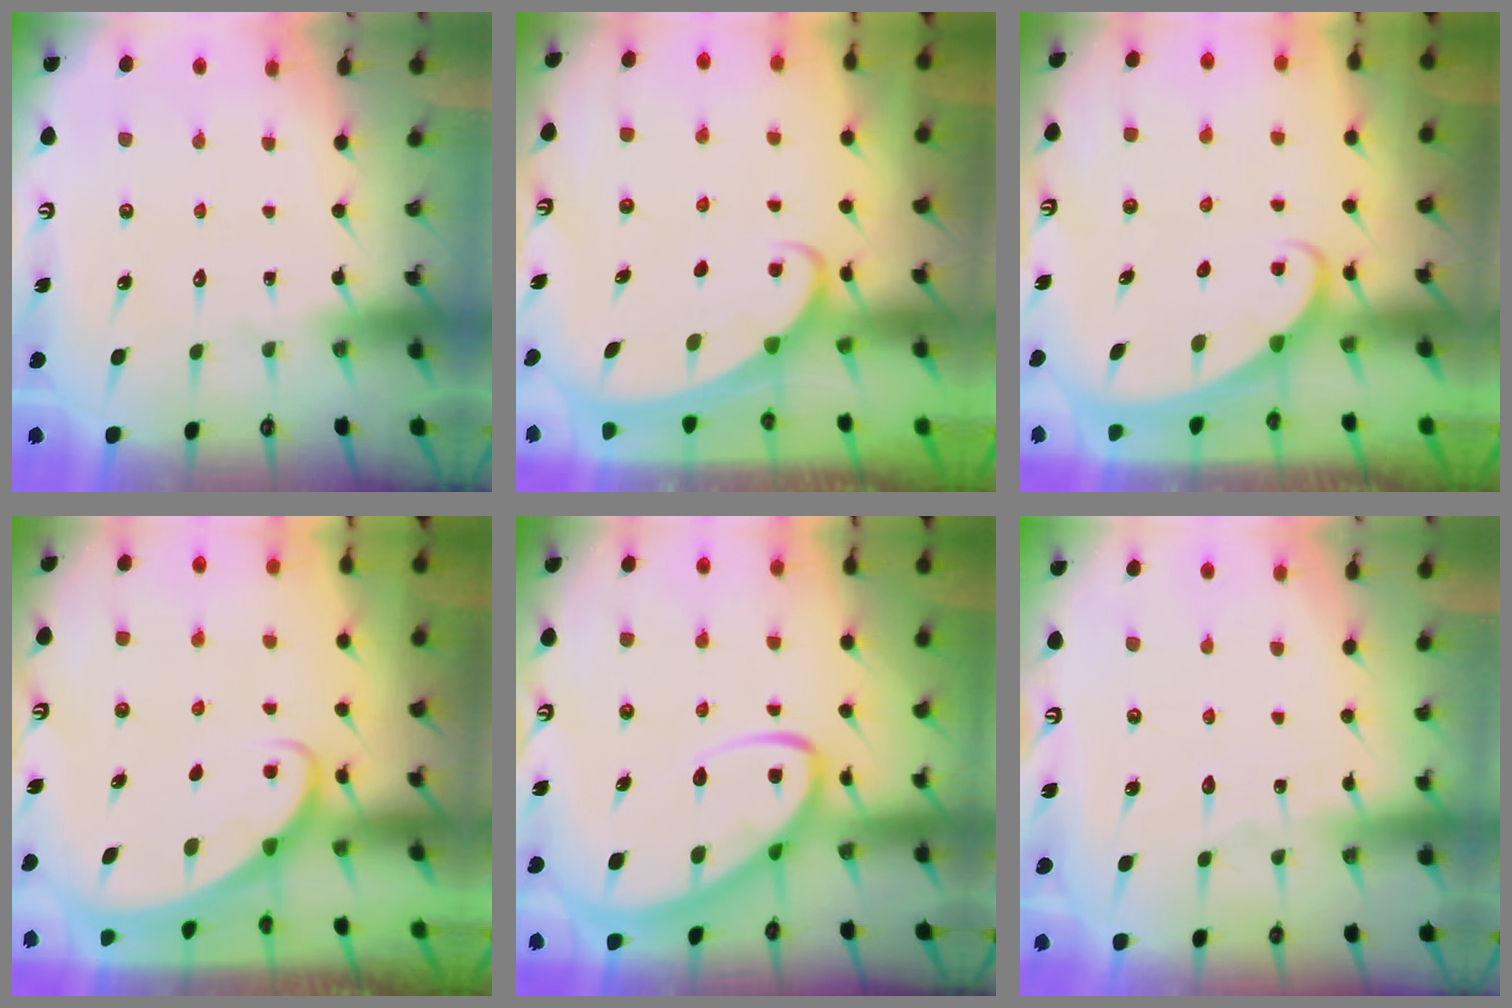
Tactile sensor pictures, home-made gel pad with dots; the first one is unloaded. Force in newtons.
{"total": 1.9, "press": 1.9, "slide": 0.3}
{"total": 1.8, "press": 1.8, "slide": 0.1}
{"total": 1.9, "press": 1.9, "slide": 0.1}
{"total": 8.7, "press": 8.7, "slide": 0.9}
{"total": 3.1, "press": 3.1, "slide": 0.4}